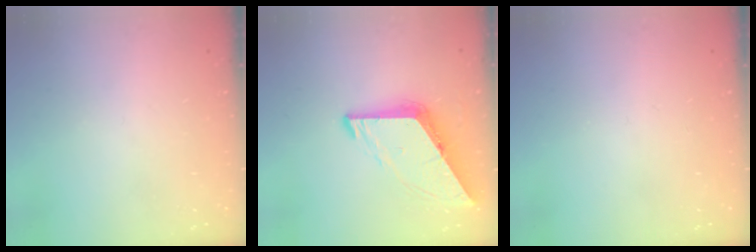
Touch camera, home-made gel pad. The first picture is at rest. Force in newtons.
{"total": 7.8, "press": 7.8, "slide": 0.6}
{"total": 0.0}